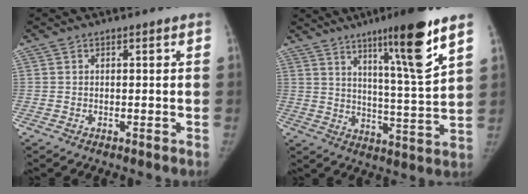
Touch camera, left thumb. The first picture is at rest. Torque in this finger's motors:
{"motor_torque": [1.35, 0.44, 1.40, -1.11, 0.39]}